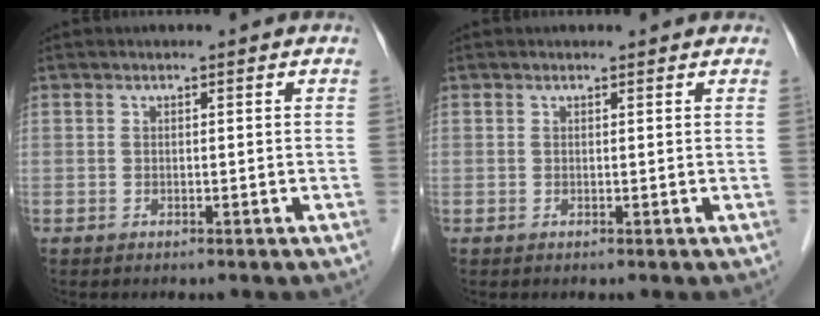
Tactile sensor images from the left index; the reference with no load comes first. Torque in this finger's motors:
{"motor_torque": [0.22, -0.16, -0.01, -0.01]}